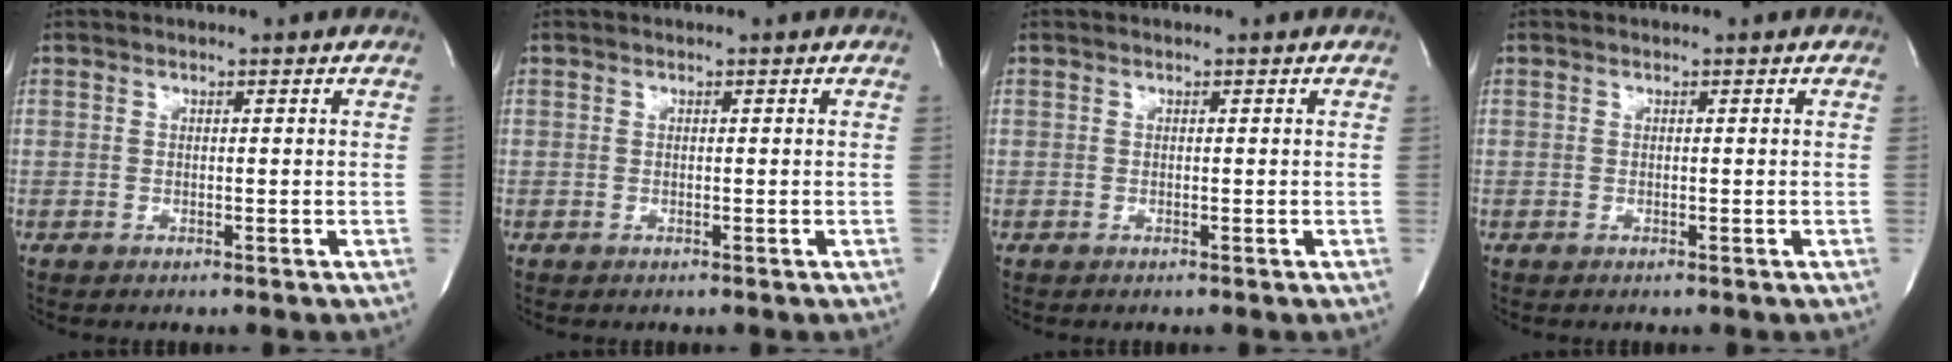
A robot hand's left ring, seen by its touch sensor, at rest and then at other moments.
{"total": 0.0}
{"total": 0.0}
{"total": 0.0}